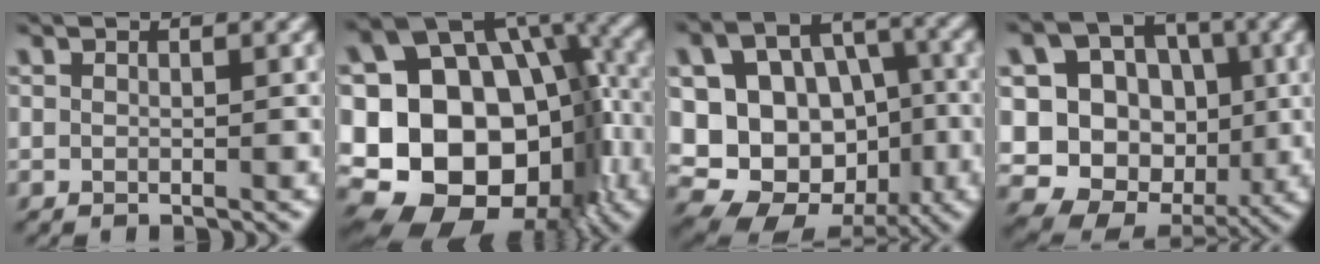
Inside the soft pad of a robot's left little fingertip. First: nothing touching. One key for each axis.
{"total": 18.4, "fx": -2.5, "fy": 13.4, "fz": 12.4, "tx": -0.185, "ty": 0.002, "tz": -0.023}
{"total": 16.4, "fx": -0.6, "fy": 13.8, "fz": 8.8, "tx": -0.170, "ty": 0.019, "tz": 0.006}
{"total": 13.3, "fx": 0.6, "fy": 11.9, "fz": 6.0, "tx": -0.148, "ty": 0.032, "tz": 0.010}